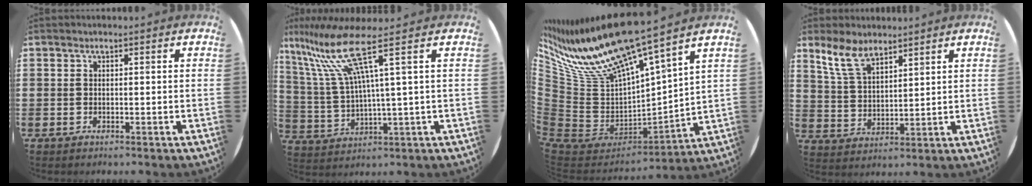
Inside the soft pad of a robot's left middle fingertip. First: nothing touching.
{"total": 11.8, "force": [6.1, 1.4, 10.0], "torque": [-0.225, -0.020, 0.094]}
{"total": 14.5, "force": [12.5, 2.5, 6.9], "torque": [-0.185, -0.090, 0.213]}
{"total": 6.2, "force": [5.0, 2.4, 2.8], "torque": [-0.068, -0.010, 0.093]}